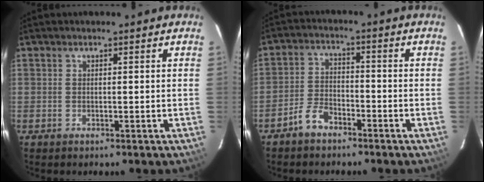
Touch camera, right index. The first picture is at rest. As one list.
[{"total": 5.1, "force": [-3.8, 2.5, 2.3], "torque": [-0.061, 0.012, -0.072]}]